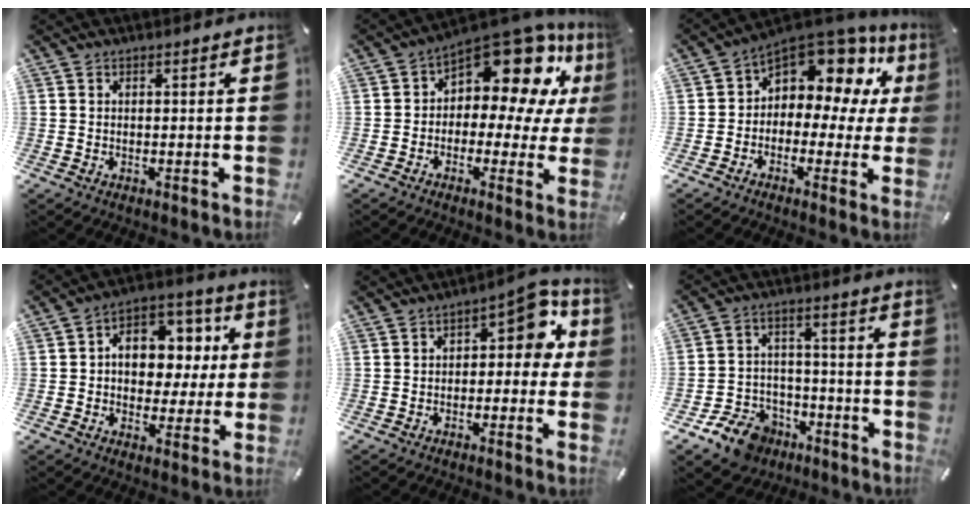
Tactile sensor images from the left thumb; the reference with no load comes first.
{"total": 15.7, "force": [8.5, 8.4, 10.1], "torque": [-0.155, -0.067, 0.143]}
{"total": 10.3, "force": [6.2, 6.3, 5.4], "torque": [-0.092, -0.059, 0.108]}
{"total": 9.9, "force": [0.8, 8.4, 5.2], "torque": [-0.074, -0.007, 0.017]}
{"total": 5.0, "force": [0.0, 3.0, 4.0], "torque": [-0.054, 0.005, -0.010]}
{"total": 10.8, "force": [-7.4, 7.2, 3.2], "torque": [-0.057, 0.056, -0.131]}